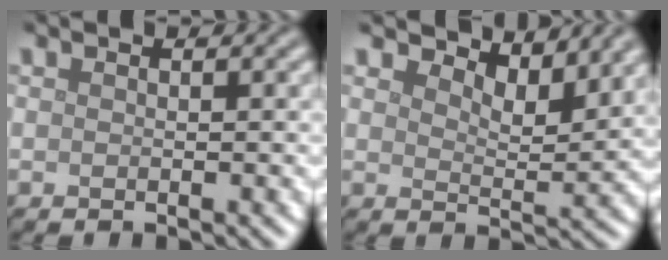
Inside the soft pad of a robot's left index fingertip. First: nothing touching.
{"total": 4.5, "force": [4.1, 1.1, 1.7], "torque": [-0.034, -0.001, 0.061]}